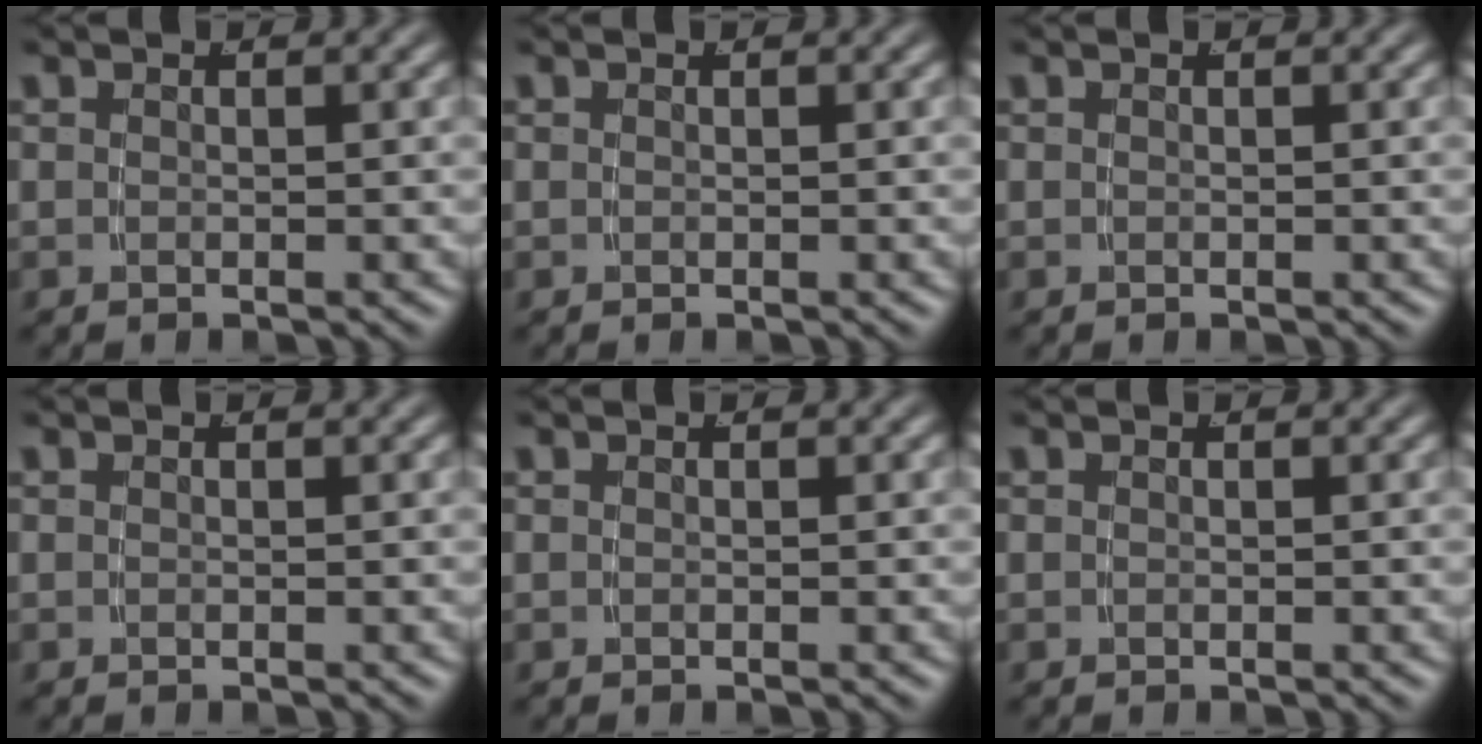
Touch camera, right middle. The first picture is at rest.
{"total": 0.0}
{"total": 0.0}
{"total": 0.0}
{"total": 0.0}
{"total": 0.0}